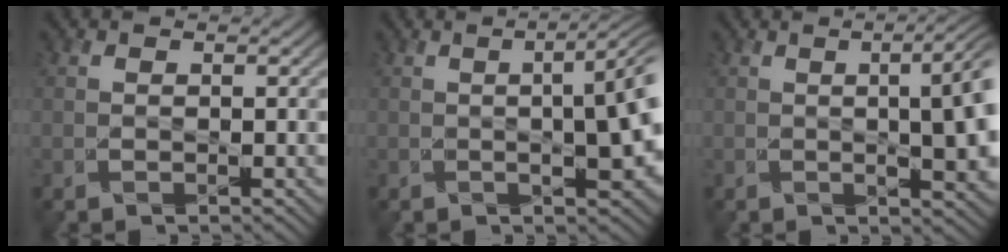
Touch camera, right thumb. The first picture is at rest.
{"total": 8.9, "force": [-0.4, 2.8, 8.5], "torque": [-0.086, 0.005, -0.023]}
{"total": 9.1, "force": [0.7, 3.1, 8.6], "torque": [-0.083, 0.020, -0.006]}